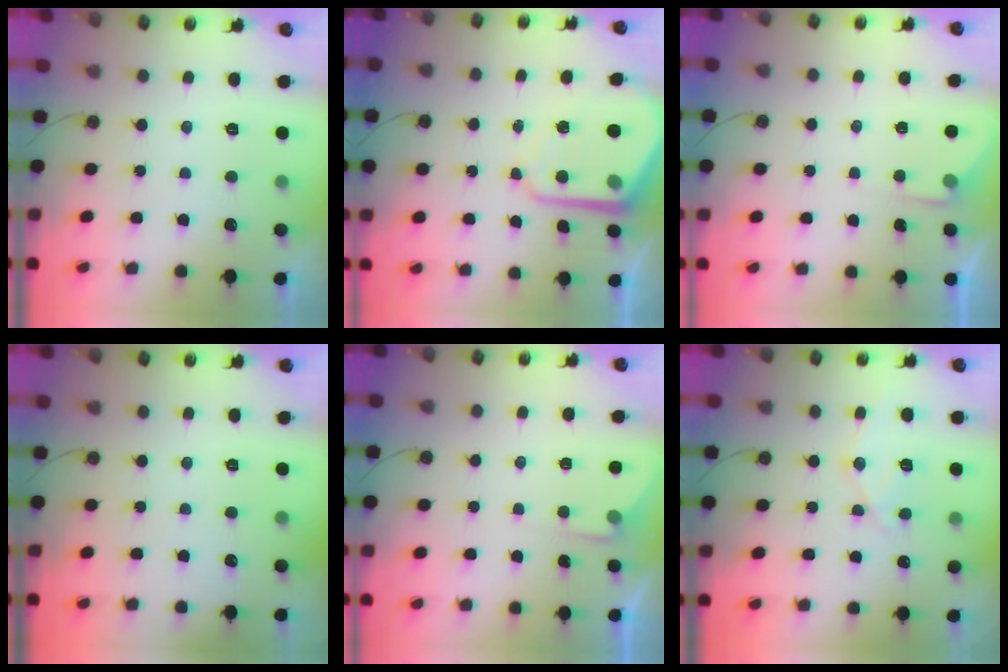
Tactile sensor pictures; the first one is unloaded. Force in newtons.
{"total": 8.3, "press": 8.3, "slide": 0.7}
{"total": 3.9, "press": 3.9, "slide": 0.5}
{"total": 0.0}
{"total": 3.9, "press": 3.9, "slide": 0.5}
{"total": 12.2, "press": 12.1, "slide": 1.1}